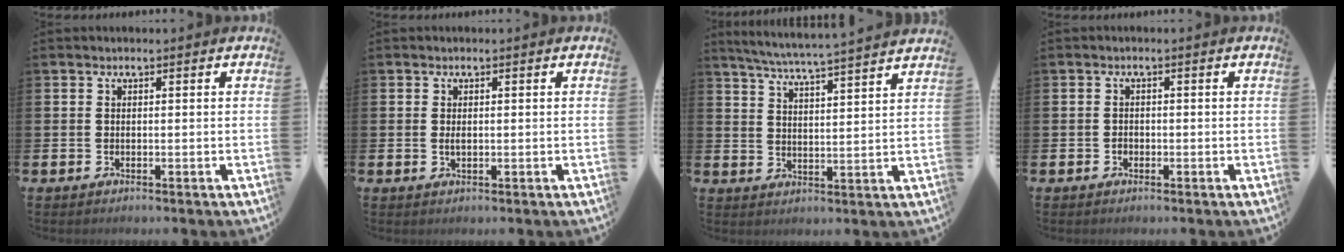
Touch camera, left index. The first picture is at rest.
{"total": 1.0, "force": [0.1, 0.4, 0.9], "torque": [-0.014, 0.001, -0.001]}
{"total": 5.9, "force": [5.7, -0.6, 1.5], "torque": [-0.051, -0.038, 0.098]}
{"total": 0.9, "force": [-0.4, 0.7, 0.2], "torque": [-0.001, 0.002, -0.010]}